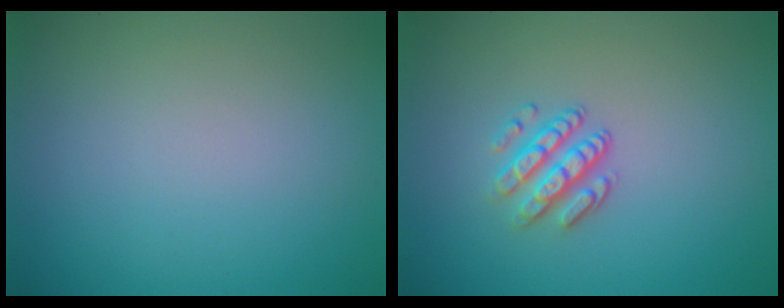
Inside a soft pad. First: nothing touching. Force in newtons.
{"total": 2.9, "press": 2.3, "slide": 1.6}